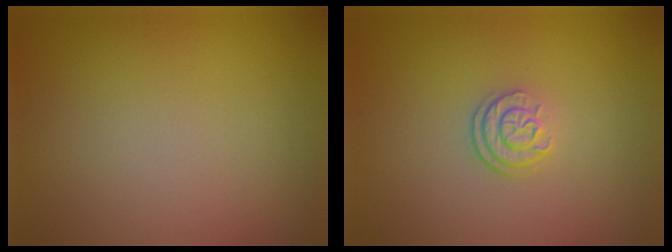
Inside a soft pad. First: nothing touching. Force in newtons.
{"total": 2.4, "press": 1.7, "slide": 1.7}